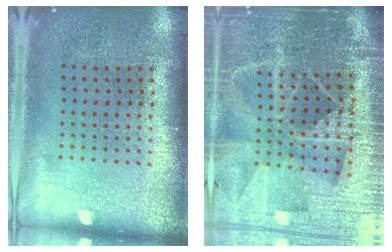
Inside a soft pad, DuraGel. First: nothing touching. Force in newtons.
{"total": 5.3, "press": 4.8, "slide": 2.3}